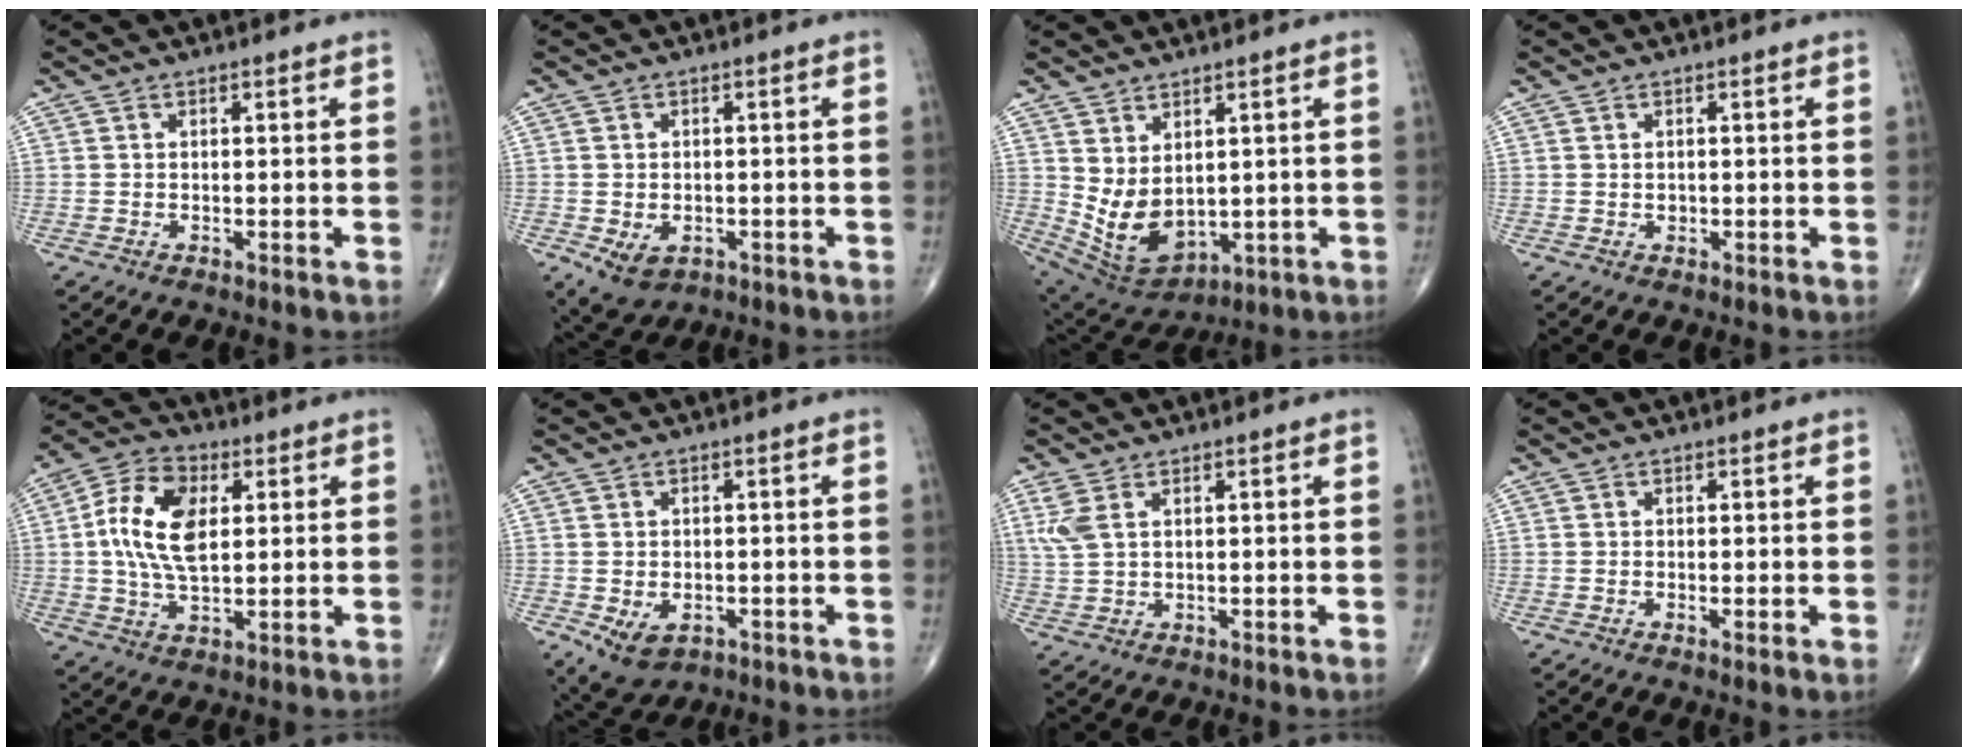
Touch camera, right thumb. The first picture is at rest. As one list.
[{"total": 5.6, "force": [-2.0, 3.9, 3.4], "torque": [-0.051, 0.002, -0.021]}, {"total": 10.1, "force": [1.3, 6.3, 7.8], "torque": [-0.130, -0.020, 0.055]}, {"total": 0.6, "force": [0.1, 0.6, 0.2], "torque": [0.001, 0.002, 0.001]}, {"total": 13.1, "force": [2.1, 7.5, 10.5], "torque": [-0.193, 0.008, 0.033]}, {"total": 6.1, "force": [-2.2, 4.2, 3.9], "torque": [-0.057, 0.002, -0.023]}, {"total": 4.2, "force": [1.8, 2.3, 3.0], "torque": [-0.078, 0.007, 0.043]}, {"total": 0.9, "force": [-0.1, 0.1, 0.9], "torque": [-0.018, -0.004, -0.004]}]